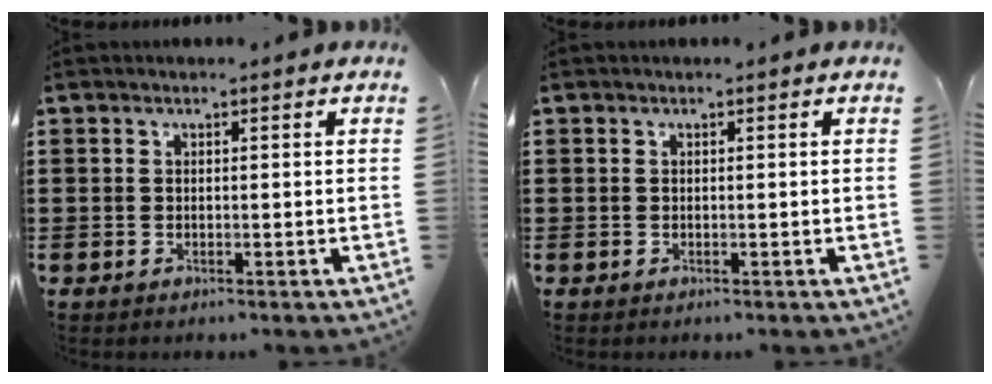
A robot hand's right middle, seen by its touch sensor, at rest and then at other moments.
{"total": 0.0}